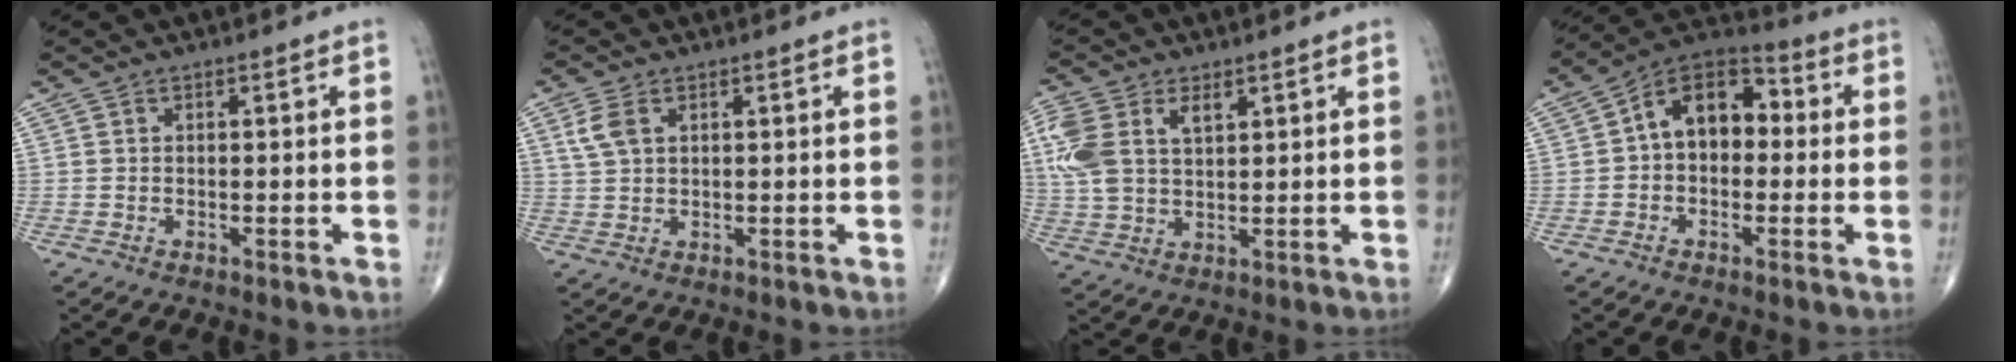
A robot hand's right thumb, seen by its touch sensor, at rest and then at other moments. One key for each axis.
{"total": 4.1, "fx": 1.6, "fy": 2.4, "fz": 2.8, "tx": -0.065, "ty": 0.004, "tz": 0.037}
{"total": 11.0, "fx": 4.0, "fy": 6.7, "fz": 7.8, "tx": -0.172, "ty": 0.004, "tz": 0.083}
{"total": 11.8, "fx": 0.7, "fy": 7.9, "fz": 8.8, "tx": -0.108, "ty": 0.039, "tz": -0.006}